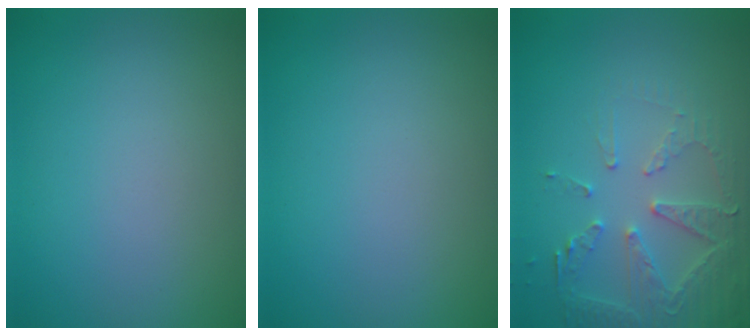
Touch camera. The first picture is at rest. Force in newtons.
{"total": 0.0}
{"total": 4.5, "press": 3.5, "slide": 2.9}